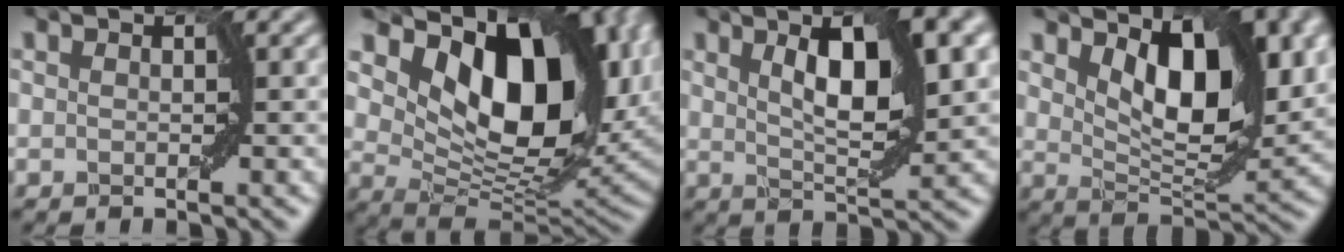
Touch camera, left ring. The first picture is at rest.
{"total": 15.7, "force": [5.8, 8.9, 11.5], "torque": [-0.162, -0.003, 0.109]}
{"total": 8.0, "force": [2.7, 2.3, 7.2], "torque": [-0.112, 0.005, 0.048]}
{"total": 8.9, "force": [3.2, 4.1, 7.2], "torque": [-0.115, -0.012, 0.054]}